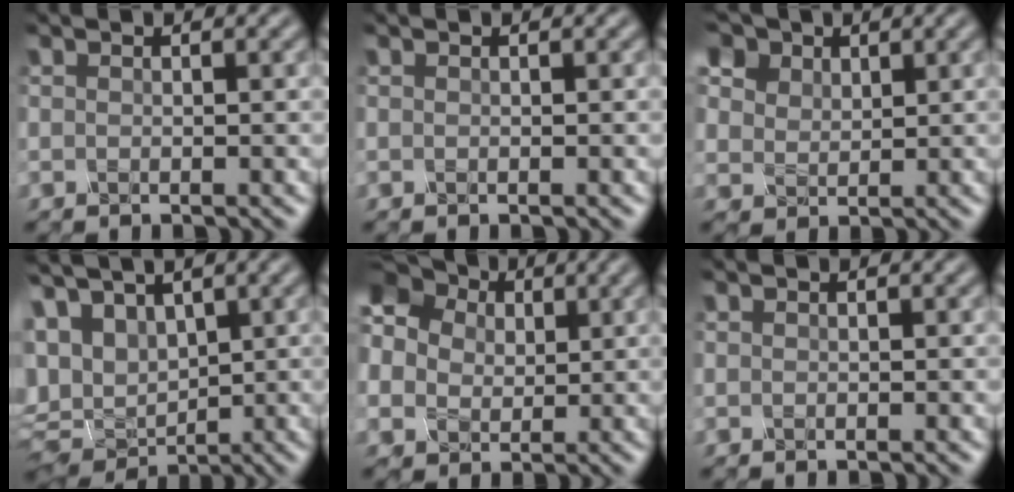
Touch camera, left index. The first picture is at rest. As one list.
[{"total": 0.0}, {"total": 10.7, "force": [6.9, 6.8, 4.6], "torque": [-0.117, 0.038, 0.104]}, {"total": 8.6, "force": [3.7, 5.7, 5.4], "torque": [-0.116, 0.025, 0.065]}, {"total": 12.3, "force": [3.5, 10.3, 5.8], "torque": [-0.145, 0.035, 0.044]}, {"total": 0.0}]